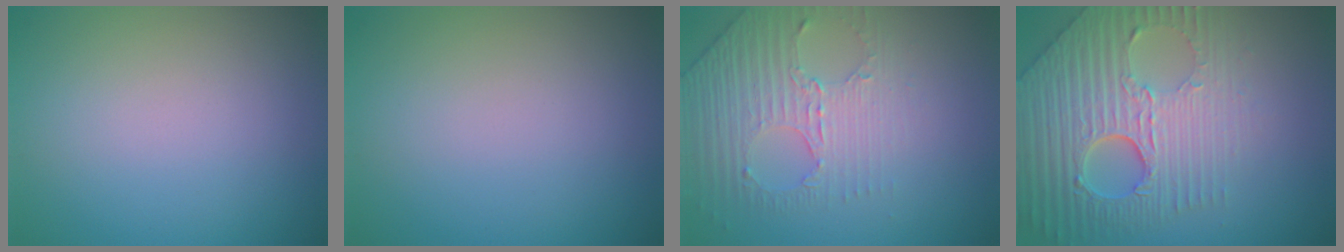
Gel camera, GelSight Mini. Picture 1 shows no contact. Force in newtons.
{"total": 0.0}
{"total": 4.5, "press": 3.2, "slide": 3.1}
{"total": 8.1, "press": 6.2, "slide": 5.3}